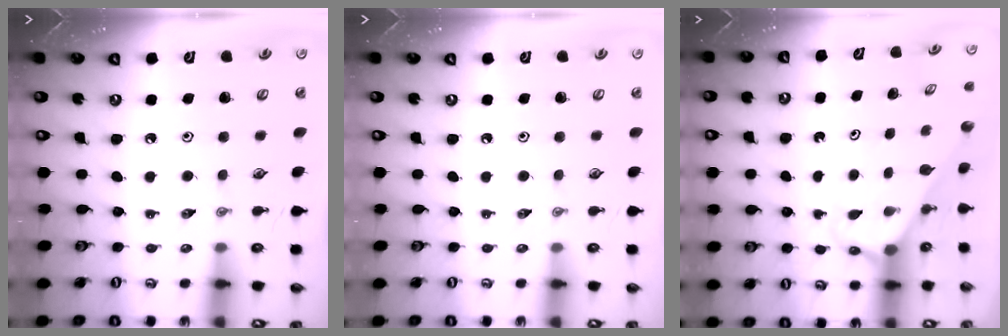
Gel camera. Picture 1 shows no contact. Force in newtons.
{"total": 0.0}
{"total": 2.8, "press": 2.8, "slide": 0.2}